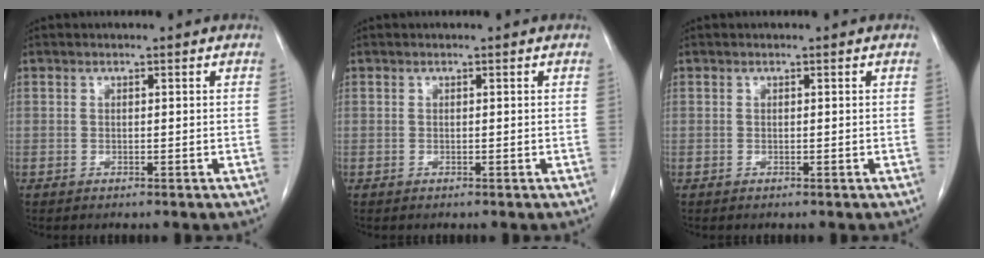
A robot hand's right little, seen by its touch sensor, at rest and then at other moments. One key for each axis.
{"total": 0.0}
{"total": 0.0}